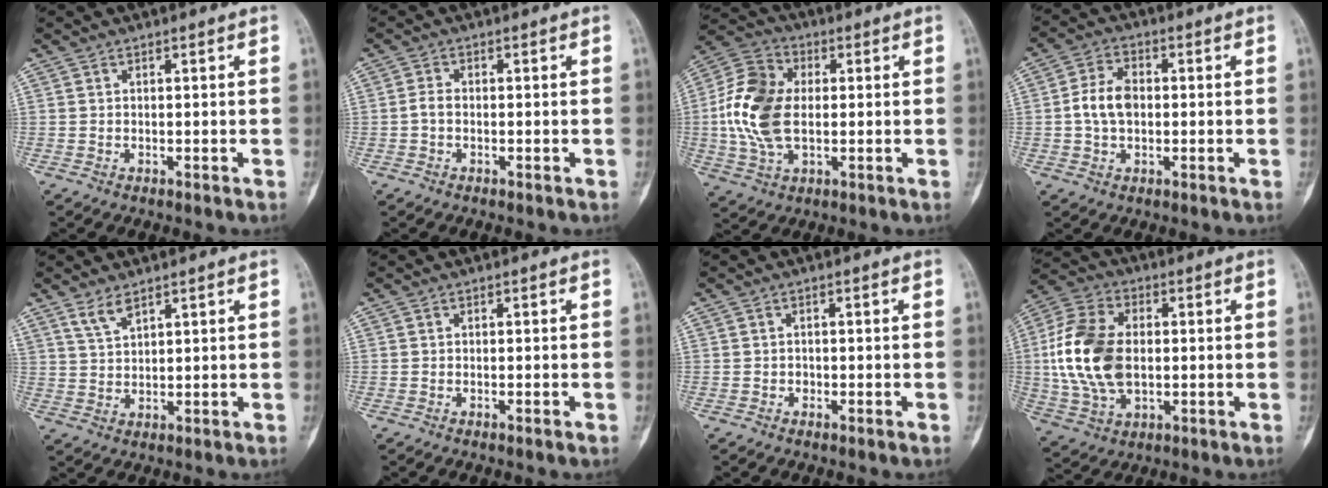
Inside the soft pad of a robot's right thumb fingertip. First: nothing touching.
{"total": 1.7, "force": [-0.5, 1.1, 1.3], "torque": [-0.025, 0.004, -0.013]}
{"total": 14.4, "force": [0.1, 9.0, 11.3], "torque": [-0.232, 0.014, -0.001]}
{"total": 6.9, "force": [-0.1, 4.7, 5.1], "torque": [-0.093, 0.015, -0.007]}
{"total": 3.4, "force": [2.7, 1.1, 1.9], "torque": [-0.036, -0.016, 0.059]}
{"total": 0.7, "force": [-0.4, 0.1, 0.6], "torque": [-0.014, -0.001, -0.004]}
{"total": 0.9, "force": [-0.4, 0.7, 0.5], "torque": [-0.005, 0.002, -0.007]}
{"total": 16.7, "force": [0.2, 10.5, 12.9], "torque": [-0.262, 0.007, 0.005]}